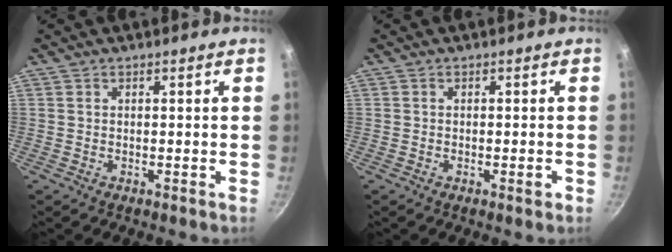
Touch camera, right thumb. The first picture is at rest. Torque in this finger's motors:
{"motor_torque": [0.15, 0.08, 0.37, 0.10, 0.11]}